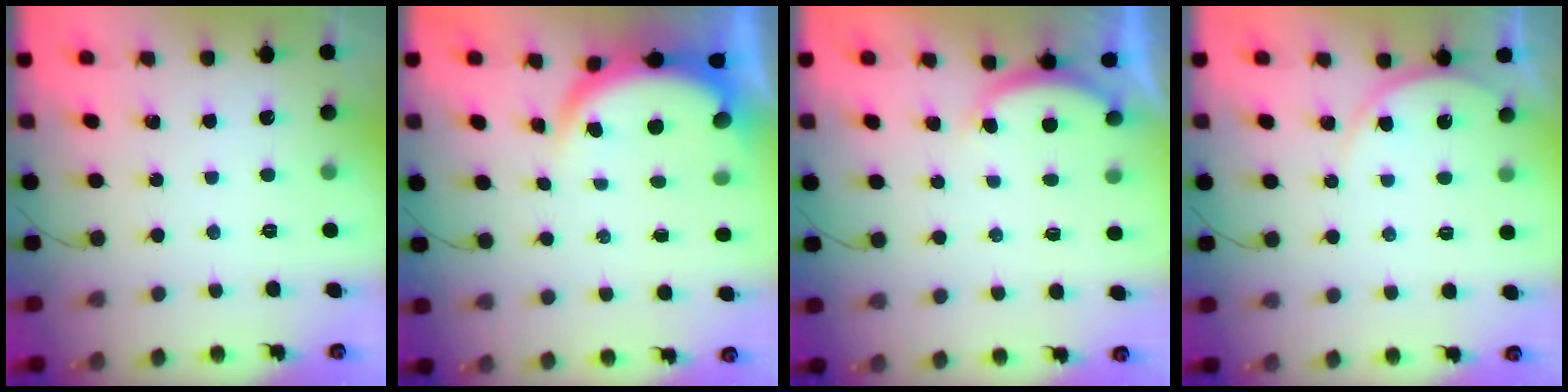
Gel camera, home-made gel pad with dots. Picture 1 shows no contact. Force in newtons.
{"total": 5.5, "press": 5.5, "slide": 0.2}
{"total": 2.5, "press": 2.4, "slide": 0.6}
{"total": 4.6, "press": 4.6, "slide": 0.5}